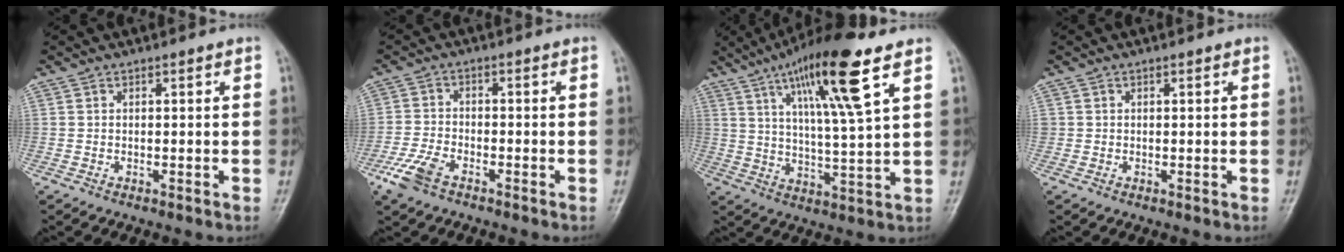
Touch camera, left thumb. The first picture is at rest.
{"total": 6.0, "force": [-3.8, 2.8, 3.6], "torque": [-0.085, 0.009, -0.077]}
{"total": 16.6, "force": [8.5, 2.2, 14.0], "torque": [-0.240, -0.029, 0.146]}
{"total": 0.6, "force": [0.1, 0.6, 0.1], "torque": [0.007, 0.003, 0.002]}